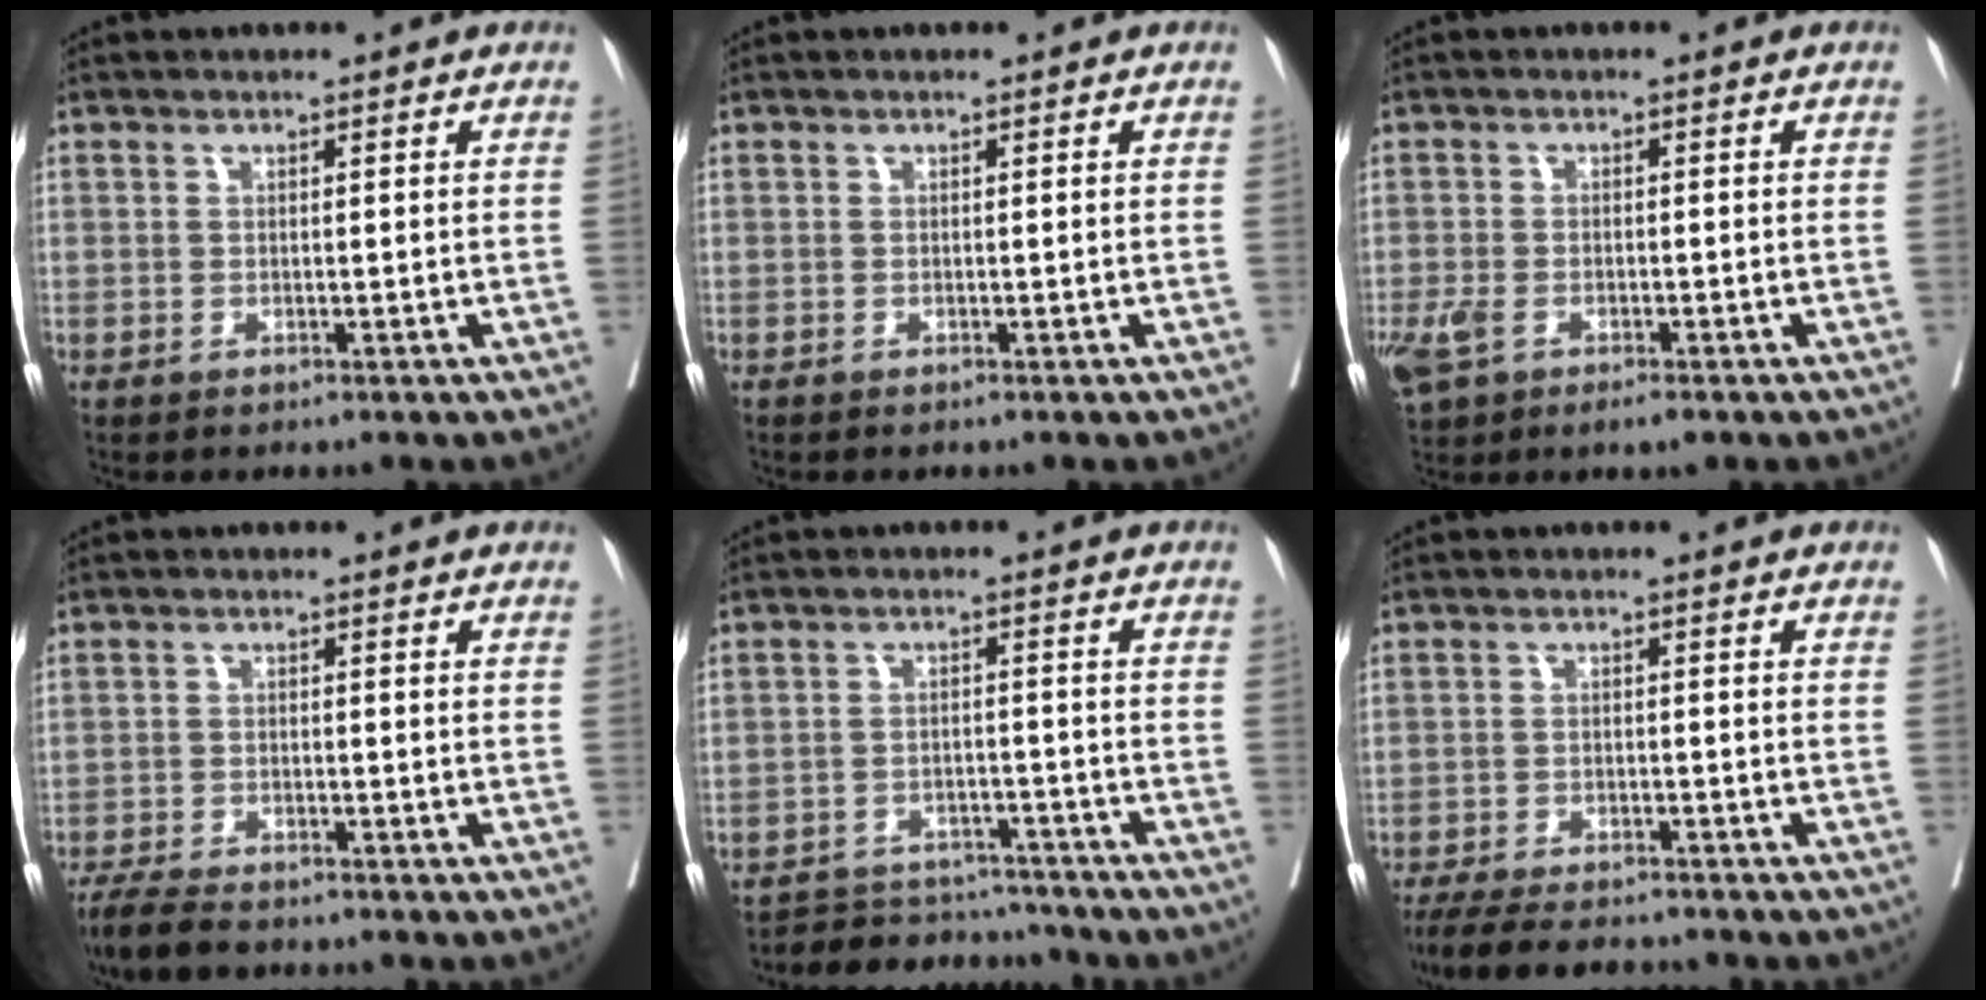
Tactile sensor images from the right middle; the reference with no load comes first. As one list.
[{"total": 0.0}, {"total": 6.8, "force": [-3.6, 3.2, 4.8], "torque": [-0.100, -0.007, -0.059]}, {"total": 6.1, "force": [-5.2, 1.4, 2.7], "torque": [-0.043, -0.013, -0.090]}, {"total": 9.6, "force": [-9.2, 2.6, 0.4], "torque": [0.007, 0.017, -0.128]}, {"total": 10.7, "force": [-9.4, 2.3, 4.4], "torque": [-0.068, -0.013, -0.141]}]